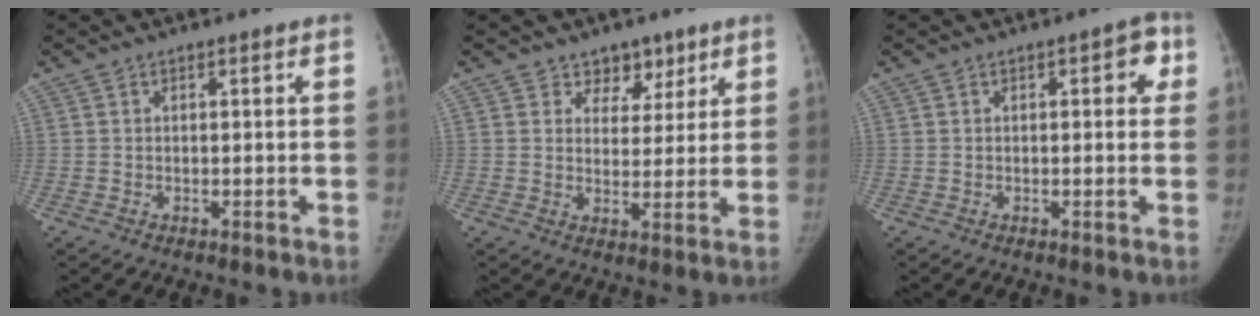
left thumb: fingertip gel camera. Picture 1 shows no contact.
{"total": 5.7, "force": [3.9, 4.0, 1.1], "torque": [0.023, -0.021, 0.059]}
{"total": 3.7, "force": [1.1, 1.8, 3.0], "torque": [-0.014, 0.004, 0.005]}